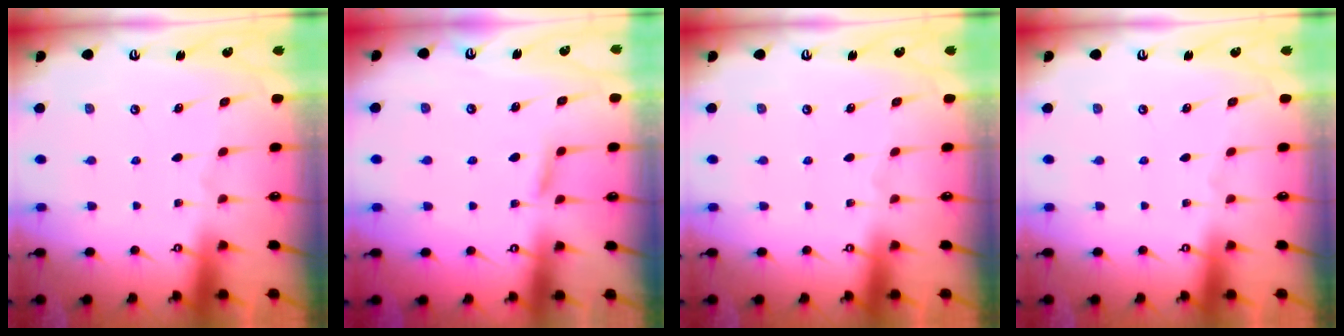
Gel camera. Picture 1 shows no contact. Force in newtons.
{"total": 5.1, "press": 5.0, "slide": 0.8}
{"total": 0.0}
{"total": 0.0}